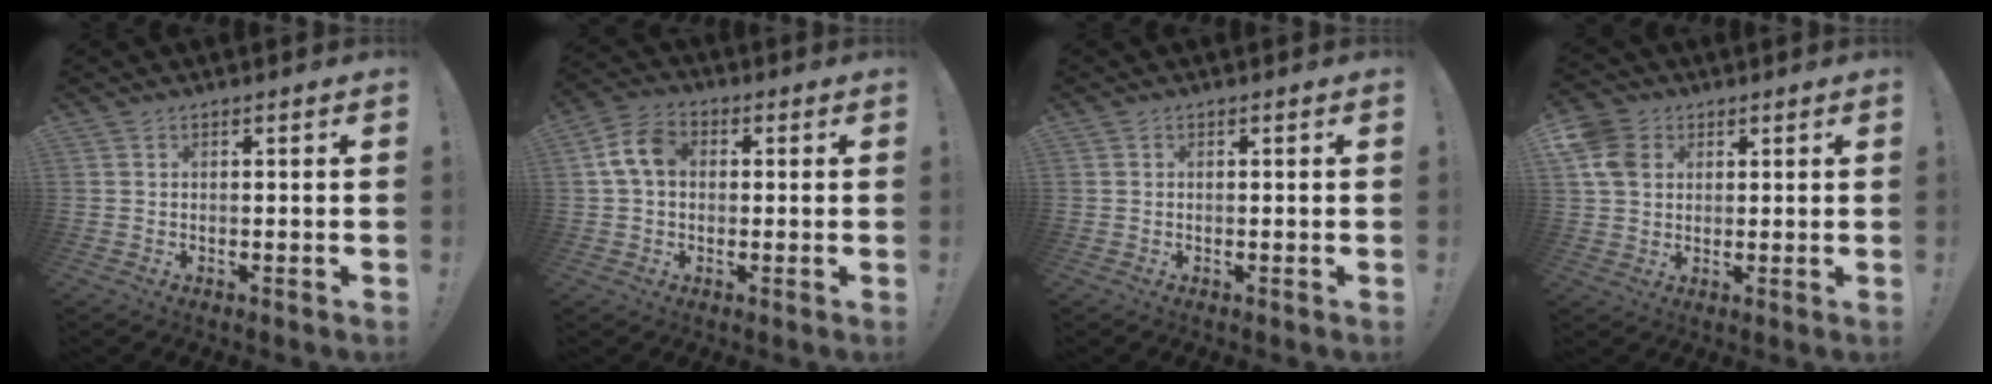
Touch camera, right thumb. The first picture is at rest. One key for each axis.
{"total": 8.6, "fx": 1.1, "fy": 6.2, "fz": 5.9, "tx": -0.117, "ty": 0.020, "tz": 0.026}
{"total": 0.0}
{"total": 9.3, "fx": 3.0, "fy": 7.5, "fz": 4.7, "tx": -0.095, "ty": -0.003, "tz": 0.063}